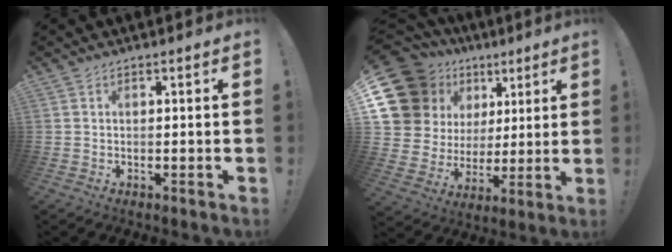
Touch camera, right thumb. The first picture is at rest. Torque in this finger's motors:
{"motor_torque": [-0.07, 1.28, 0.33, 0.10, 0.11]}